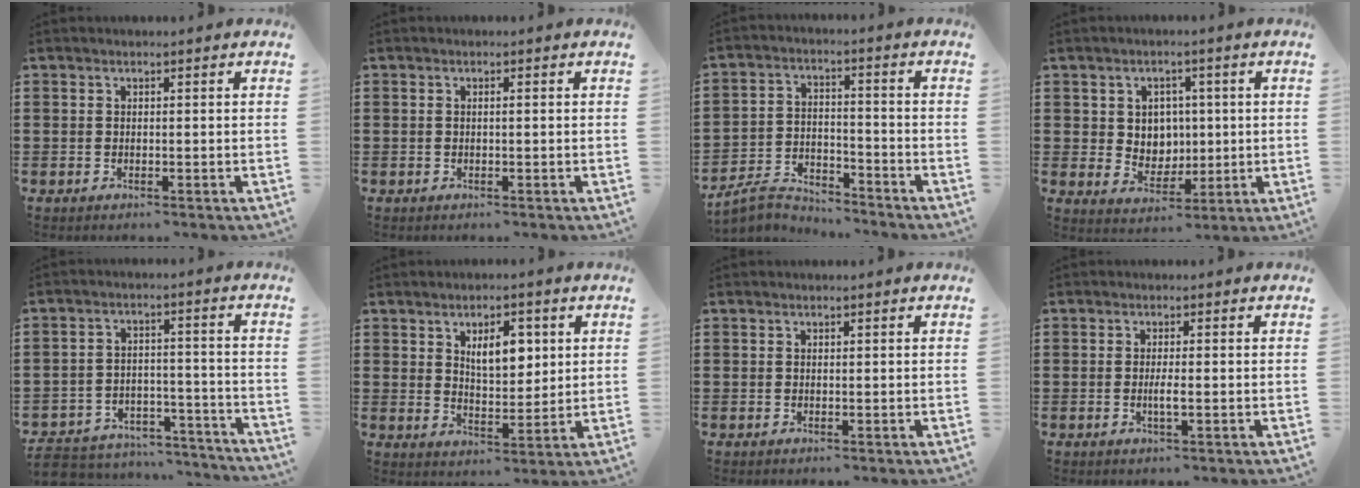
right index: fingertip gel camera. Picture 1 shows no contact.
{"total": 0.6, "force": [0.0, 0.0, 0.6], "torque": [-0.011, -0.002, 0.001]}
{"total": 5.2, "force": [-5.0, 1.1, 0.7], "torque": [-0.034, 0.004, -0.104]}
{"total": 4.5, "force": [1.2, 4.1, 1.2], "torque": [-0.028, 0.003, 0.017]}
{"total": 5.7, "force": [-5.5, 1.2, 0.9], "torque": [-0.027, 0.010, -0.111]}
{"total": 6.2, "force": [2.3, 3.3, 4.7], "torque": [-0.078, 0.002, 0.035]}
{"total": 0.0}
{"total": 2.1, "force": [-0.4, 0.1, 2.0], "torque": [-0.043, -0.007, -0.010]}